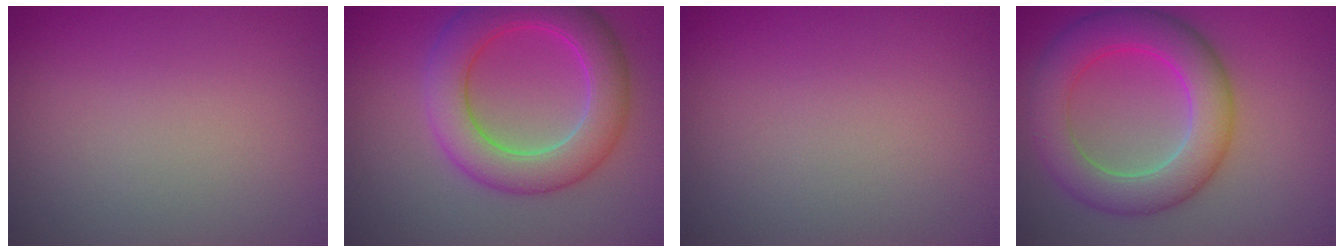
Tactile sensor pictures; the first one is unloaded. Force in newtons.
{"total": 7.0, "press": 7.0, "slide": 0.2}
{"total": 0.0}
{"total": 7.1, "press": 7.1, "slide": 0.1}